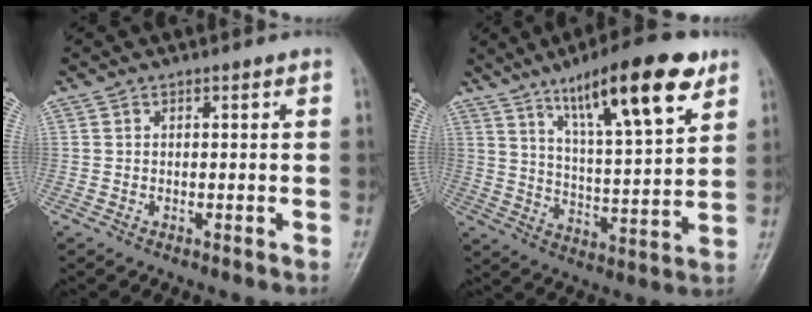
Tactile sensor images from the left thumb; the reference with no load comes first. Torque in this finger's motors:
{"motor_torque": [0.63, 0.63, 1.57, -1.20, 0.17]}